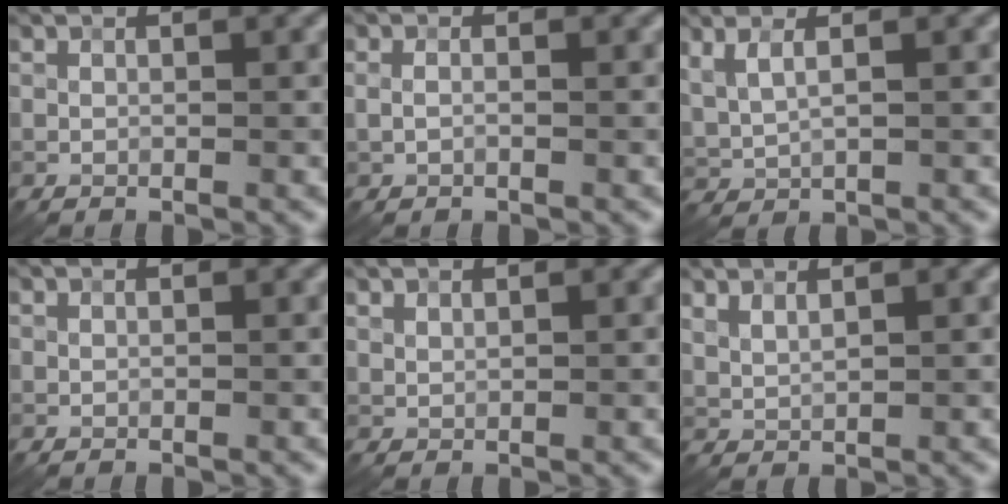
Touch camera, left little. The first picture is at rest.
{"total": 0.7, "force": [-0.2, 0.3, 0.6], "torque": [-0.018, 0.002, -0.005]}
{"total": 2.6, "force": [1.6, 0.7, 1.9], "torque": [-0.056, 0.002, 0.037]}
{"total": 0.0}
{"total": 1.0, "force": [1.0, 0.2, 0.1], "torque": [-0.007, 0.000, 0.025]}
{"total": 1.8, "force": [1.6, 0.2, 0.7], "torque": [-0.023, 0.000, 0.037]}